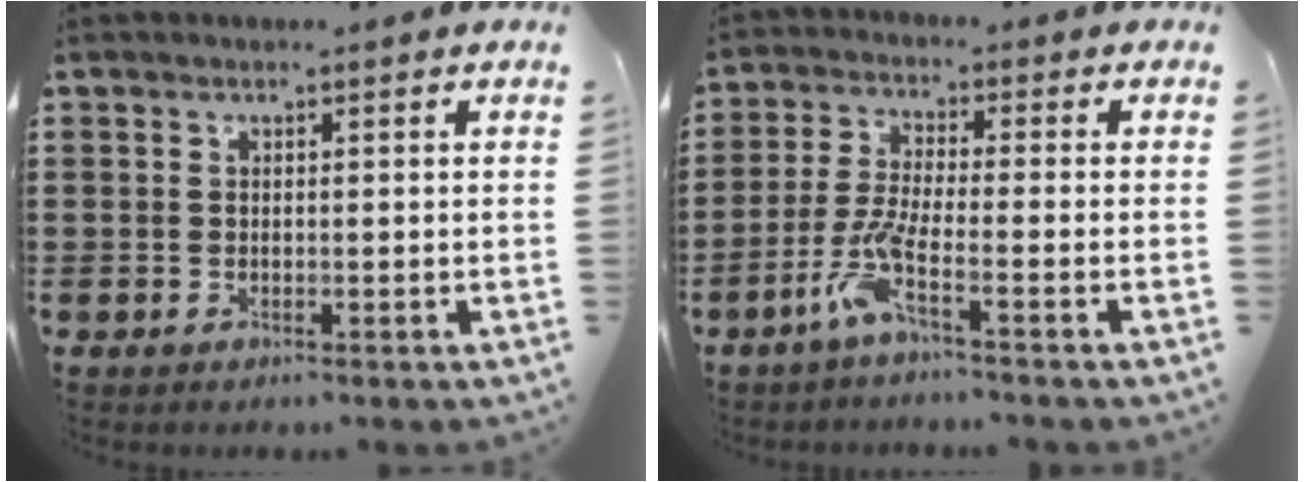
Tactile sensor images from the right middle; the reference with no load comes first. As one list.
[{"total": 5.6, "force": [-3.3, 0.4, 4.5], "torque": [-0.104, -0.008, -0.065]}]